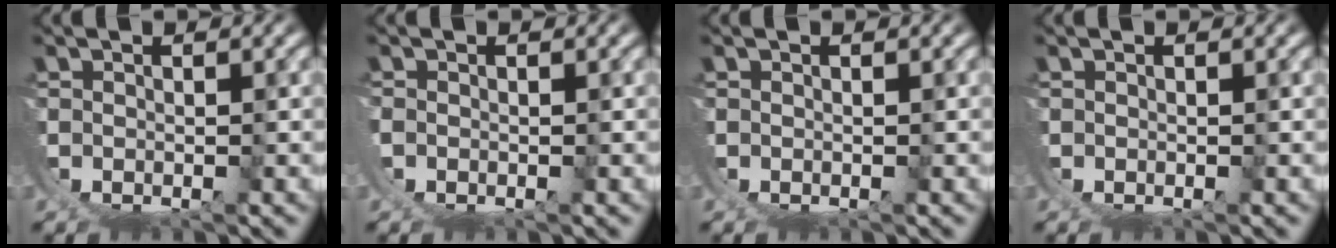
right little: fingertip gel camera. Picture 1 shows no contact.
{"total": 0.6, "force": [-0.3, -0.5, 0.1], "torque": [-0.004, -0.003, -0.002]}
{"total": 0.0}
{"total": 0.0}